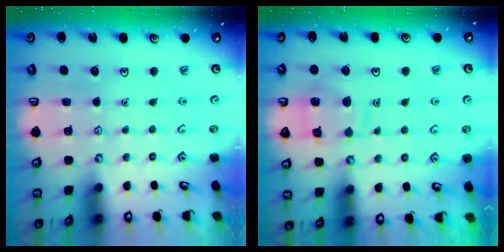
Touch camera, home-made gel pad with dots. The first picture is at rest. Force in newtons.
{"total": 9.9, "press": 9.9, "slide": 0.9}